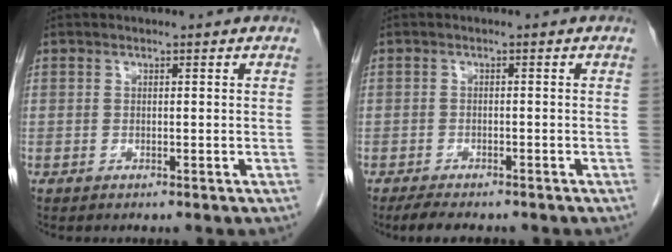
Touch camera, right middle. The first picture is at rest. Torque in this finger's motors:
{"motor_torque": [0.36, -0.12, -0.13, -0.01]}